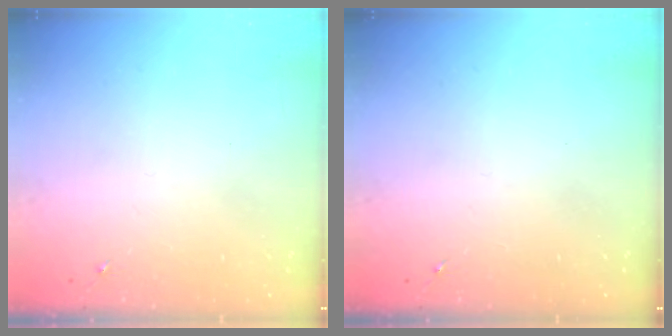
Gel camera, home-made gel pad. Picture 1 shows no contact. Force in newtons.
{"total": 0.0}